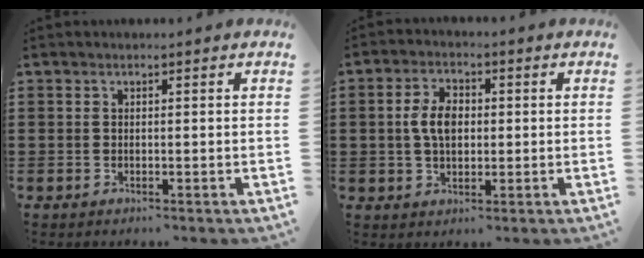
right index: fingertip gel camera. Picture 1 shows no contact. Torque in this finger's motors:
{"motor_torque": [0.83, 0.30, 0.33, 0.07]}